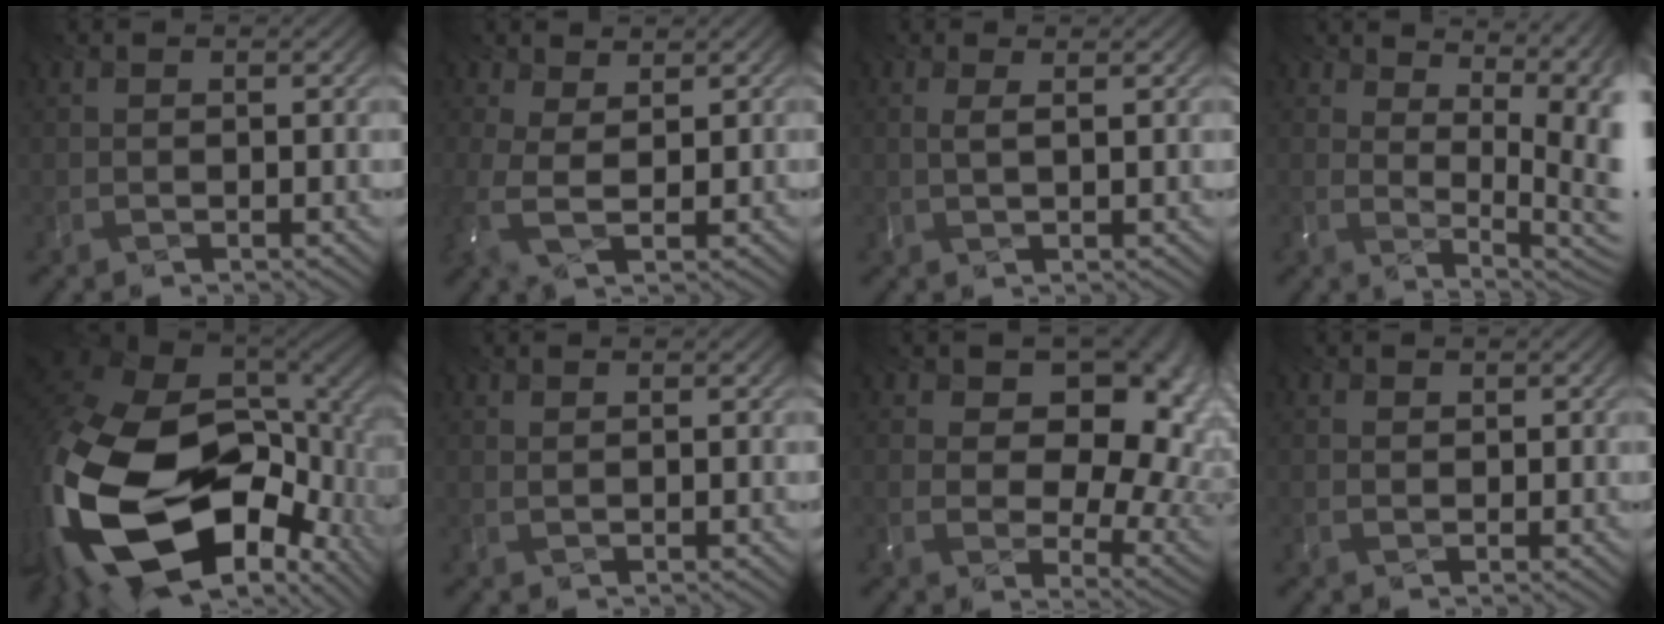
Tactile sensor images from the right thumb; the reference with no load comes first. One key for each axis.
{"total": 1.8, "fx": 0.3, "fy": 1.0, "fz": 1.5, "tx": -0.070, "ty": -0.006, "tz": 0.027}
{"total": 0.5, "fx": 0.2, "fy": -0.1, "fz": 0.5, "tx": -0.017, "ty": -0.004, "tz": 0.017}
{"total": 11.1, "fx": 5.8, "fy": 5.1, "fz": 8.0, "tx": -0.140, "ty": 0.017, "tz": 0.108}
{"total": 20.2, "fx": -7.6, "fy": 11.6, "fz": 14.8, "tx": -0.385, "ty": -0.097, "tz": -0.069}
{"total": 0.9, "fx": 0.7, "fy": 0.2, "fz": 0.5, "tx": -0.005, "ty": 0.003, "tz": 0.010}
{"total": 14.0, "fx": 4.3, "fy": 9.5, "fz": 9.5, "tx": -0.145, "ty": -0.001, "tz": 0.105}
{"total": 1.5, "fx": -0.2, "fy": -0.5, "fz": -1.4, "tx": 0.011, "ty": -0.011, "tz": 0.022}